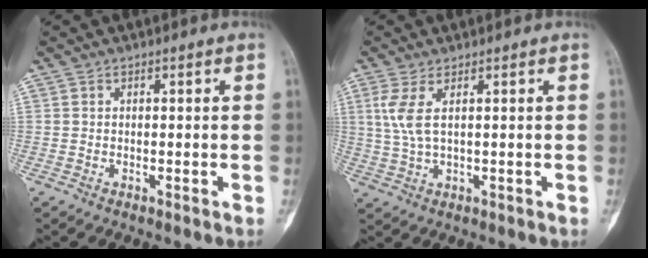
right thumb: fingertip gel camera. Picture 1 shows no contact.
{"total": 4.6, "force": [1.5, 1.5, 4.1], "torque": [-0.107, 0.005, 0.042]}